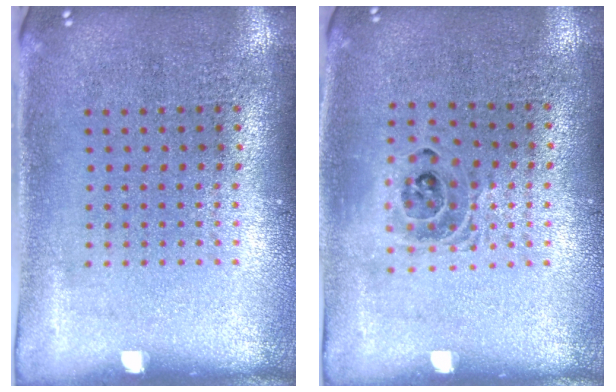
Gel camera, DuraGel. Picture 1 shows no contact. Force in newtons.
{"total": 1.3, "press": 1.2, "slide": 0.5}